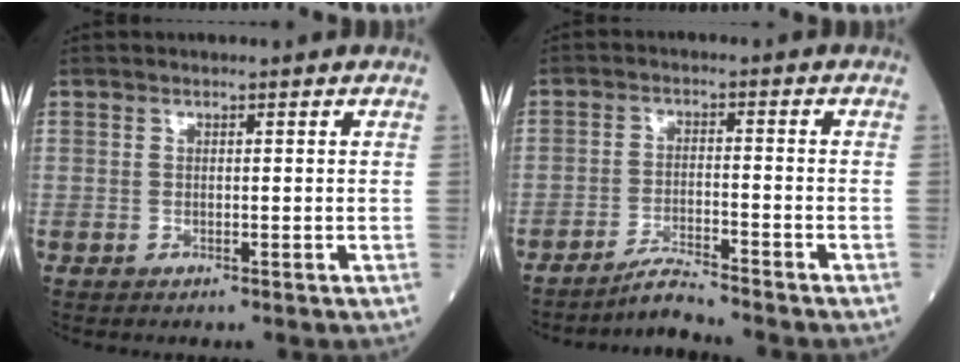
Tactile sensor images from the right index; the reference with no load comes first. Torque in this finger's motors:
{"motor_torque": [-0.54, -0.91, -0.02, -0.01]}